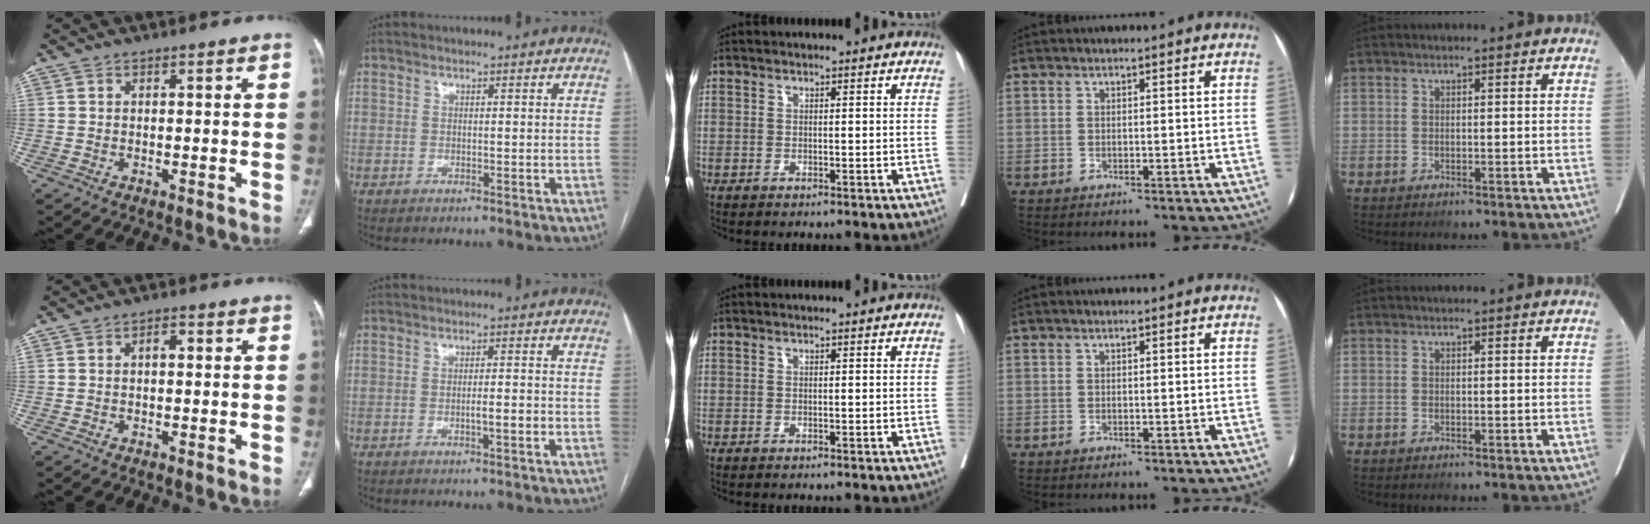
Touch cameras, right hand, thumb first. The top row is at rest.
{"thumb": {"total": 1.8, "force": [0.2, 0.9, 1.5], "torque": [-0.021, 0.003, -0.002]}, "index": {"total": 2.4, "force": [-0.8, 0.2, 2.2], "torque": [-0.040, 0.000, -0.013]}}